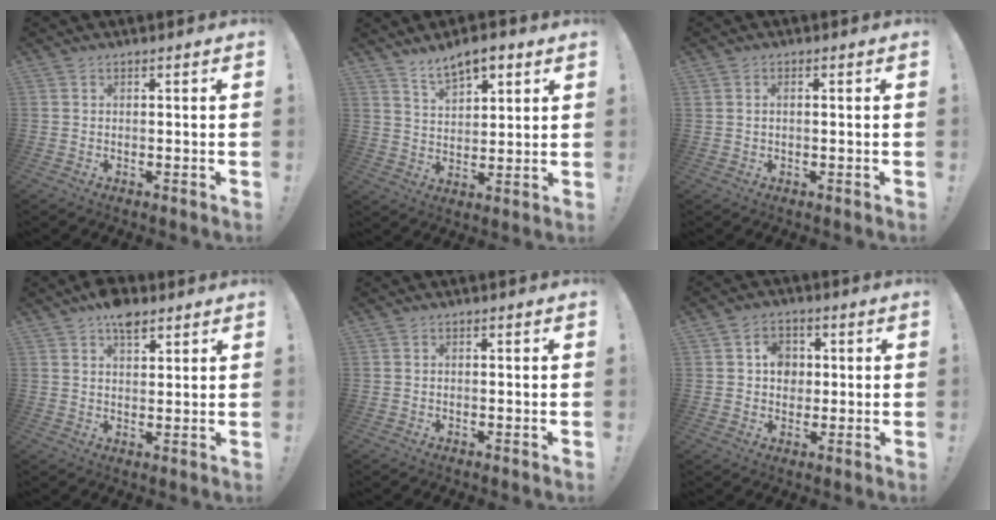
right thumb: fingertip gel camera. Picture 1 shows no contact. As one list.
[{"total": 8.5, "force": [5.9, 4.1, 4.5], "torque": [-0.075, -0.023, 0.107]}, {"total": 0.9, "force": [0.1, 0.4, 0.8], "torque": [-0.015, 0.001, 0.002]}, {"total": 7.1, "force": [4.6, 3.7, 3.8], "torque": [-0.052, -0.021, 0.082]}, {"total": 0.0}, {"total": 6.7, "force": [1.3, 6.0, 2.9], "torque": [-0.036, 0.001, 0.023]}]